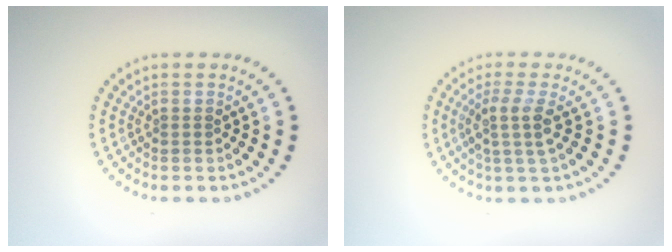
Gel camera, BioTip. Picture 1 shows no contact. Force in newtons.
{"total": 2.6, "press": 2.0, "slide": 1.6}